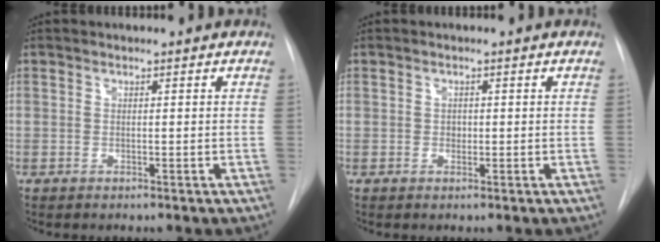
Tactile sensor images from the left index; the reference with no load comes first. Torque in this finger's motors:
{"motor_torque": [0.02, 0.01, 0.00, 0.00]}